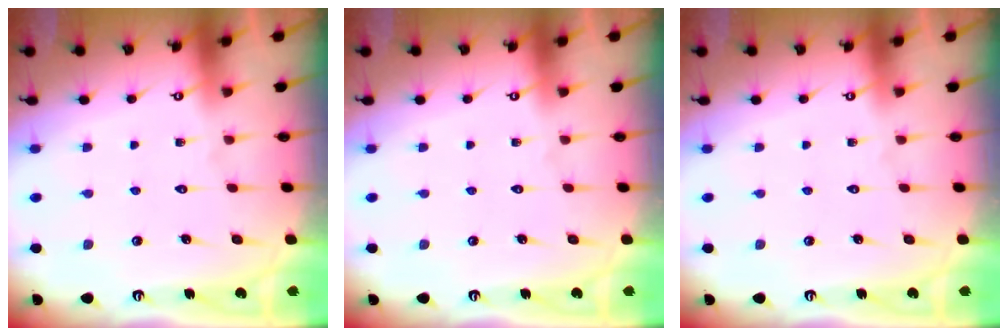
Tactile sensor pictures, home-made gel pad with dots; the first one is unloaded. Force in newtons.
{"total": 0.0}
{"total": 0.0}